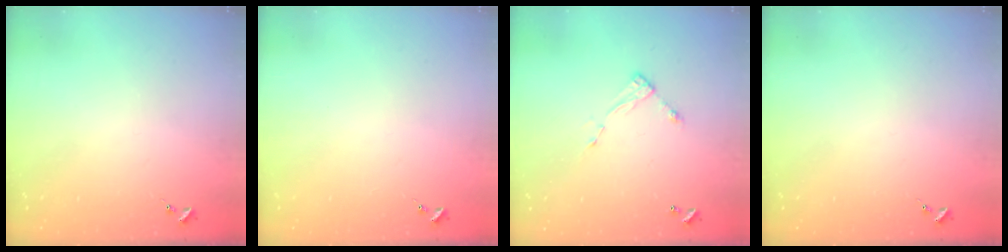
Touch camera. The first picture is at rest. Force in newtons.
{"total": 0.0}
{"total": 6.6, "press": 6.6, "slide": 0.5}
{"total": 0.0}